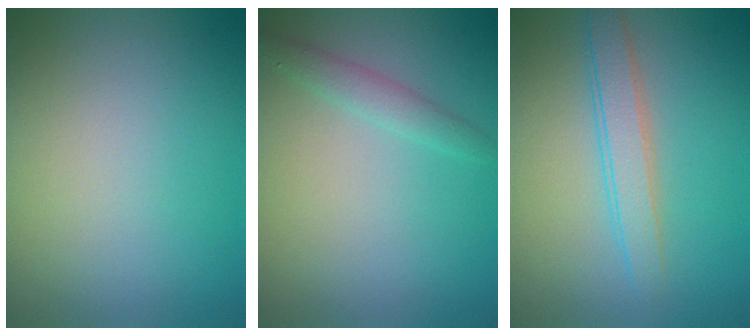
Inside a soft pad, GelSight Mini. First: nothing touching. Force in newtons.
{"total": 1.5, "press": 1.5, "slide": 0.0}
{"total": 2.8, "press": 2.7, "slide": 0.1}